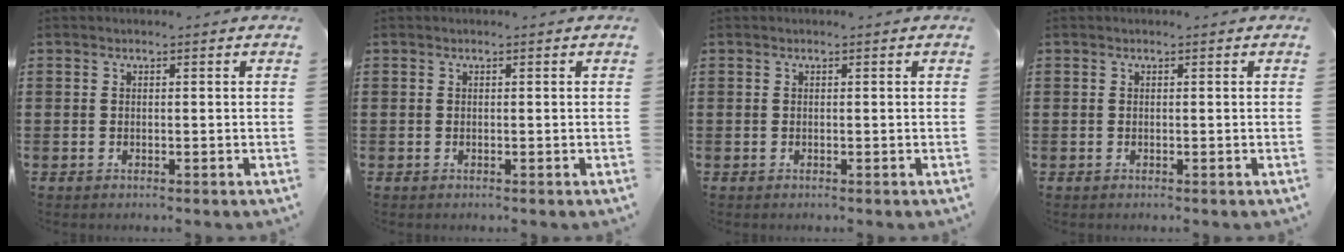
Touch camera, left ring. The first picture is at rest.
{"total": 0.0}
{"total": 0.0}
{"total": 0.0}